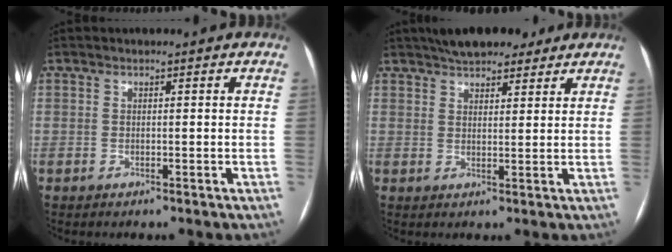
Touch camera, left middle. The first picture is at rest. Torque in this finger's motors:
{"motor_torque": [0.24, -0.23, 0.05, 0.06]}